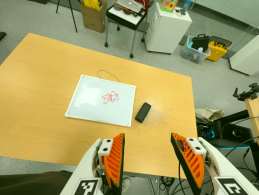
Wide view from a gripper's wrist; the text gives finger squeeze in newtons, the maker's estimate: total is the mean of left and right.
{"total": 0.0}